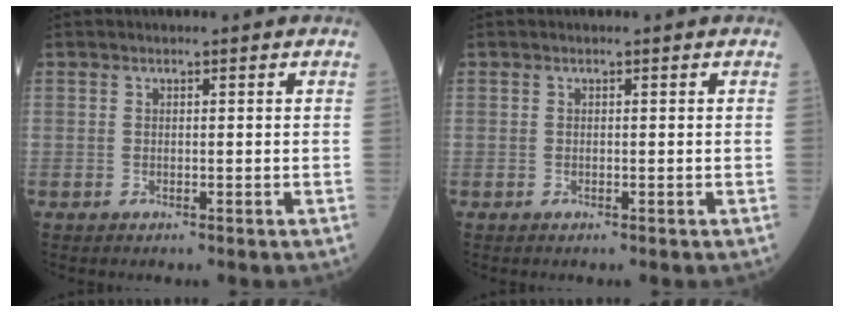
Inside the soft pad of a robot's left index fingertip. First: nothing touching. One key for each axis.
{"total": 0.0}